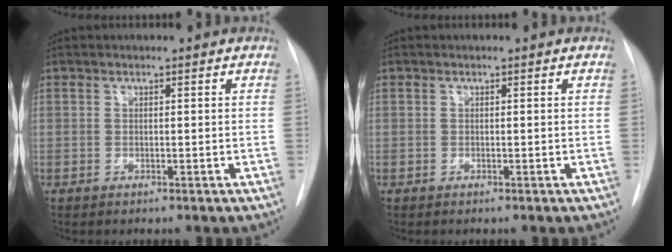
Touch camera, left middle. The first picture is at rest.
{"total": 0.0}